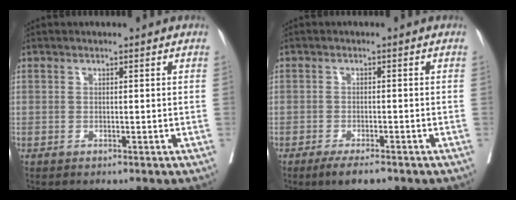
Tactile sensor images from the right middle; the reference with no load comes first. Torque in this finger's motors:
{"motor_torque": [0.62, -0.61, 0.26, 0.03]}